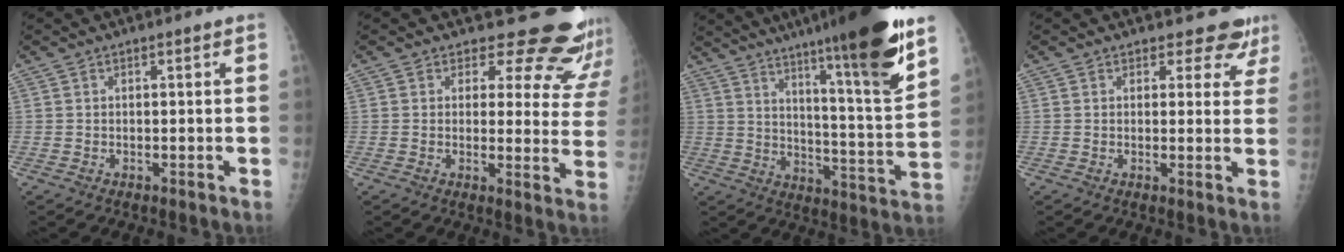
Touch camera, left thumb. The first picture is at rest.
{"total": 16.1, "force": [14.4, 6.4, 3.3], "torque": [0.015, -0.118, 0.140]}
{"total": 22.6, "force": [15.1, 1.4, 16.7], "torque": [-0.231, -0.069, 0.229]}
{"total": 5.5, "force": [4.7, 2.8, 0.4], "torque": [0.035, -0.026, 0.037]}